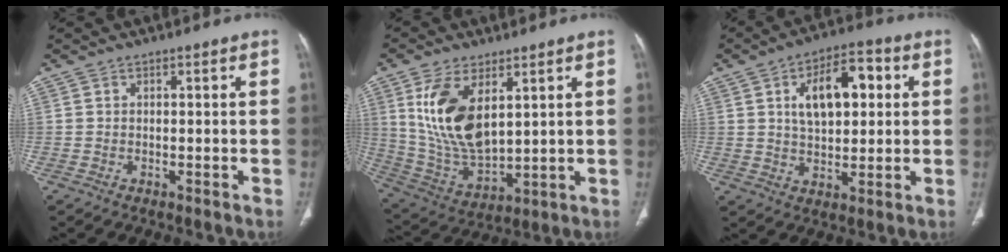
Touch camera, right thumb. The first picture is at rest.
{"total": 15.8, "force": [5.4, 8.1, 12.4], "torque": [-0.236, -0.025, 0.123]}
{"total": 12.8, "force": [3.2, 6.9, 10.3], "torque": [-0.138, 0.010, 0.050]}